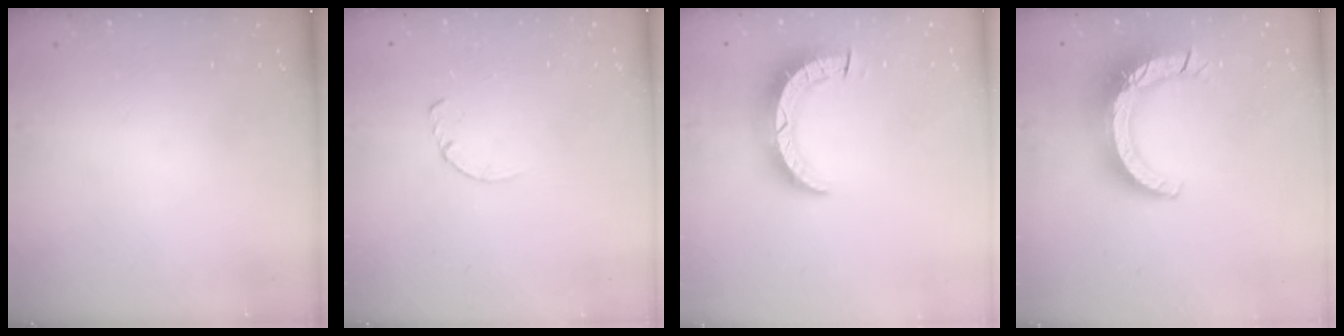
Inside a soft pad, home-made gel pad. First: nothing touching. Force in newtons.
{"total": 2.8, "press": 2.8, "slide": 0.4}
{"total": 8.2, "press": 8.1, "slide": 0.8}
{"total": 14.0, "press": 13.9, "slide": 1.3}